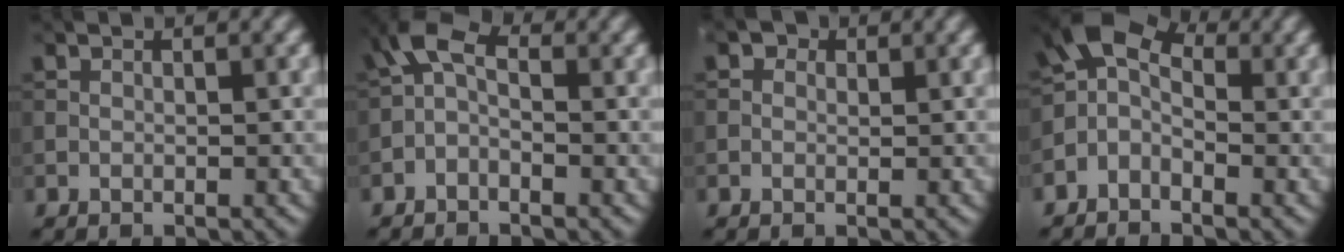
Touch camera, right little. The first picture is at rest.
{"total": 3.1, "force": [-0.9, 1.7, 2.4], "torque": [-0.049, 0.010, -0.033]}
{"total": 1.4, "force": [0.8, 1.0, 0.5], "torque": [-0.009, -0.002, 0.003]}
{"total": 4.6, "force": [-1.1, 3.3, 3.0], "torque": [-0.045, 0.019, -0.041]}